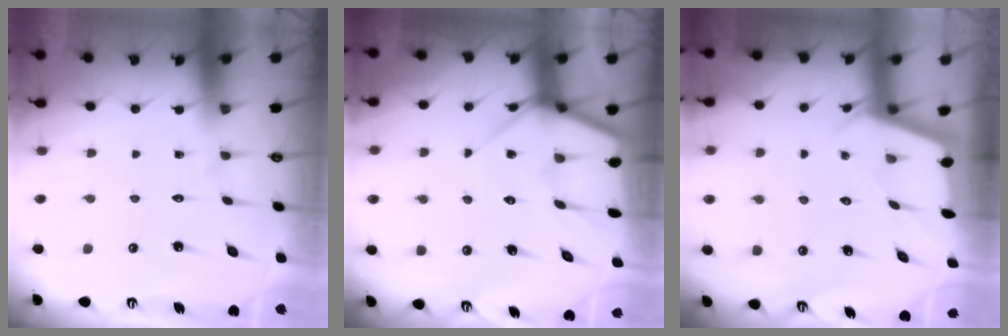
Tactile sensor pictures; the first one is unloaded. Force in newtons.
{"total": 9.0, "press": 8.9, "slide": 0.8}
{"total": 2.0, "press": 2.0, "slide": 0.3}